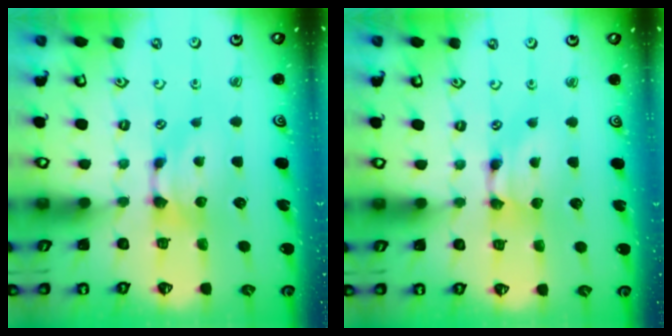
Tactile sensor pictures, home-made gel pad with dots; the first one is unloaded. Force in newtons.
{"total": 1.7, "press": 1.7, "slide": 0.1}